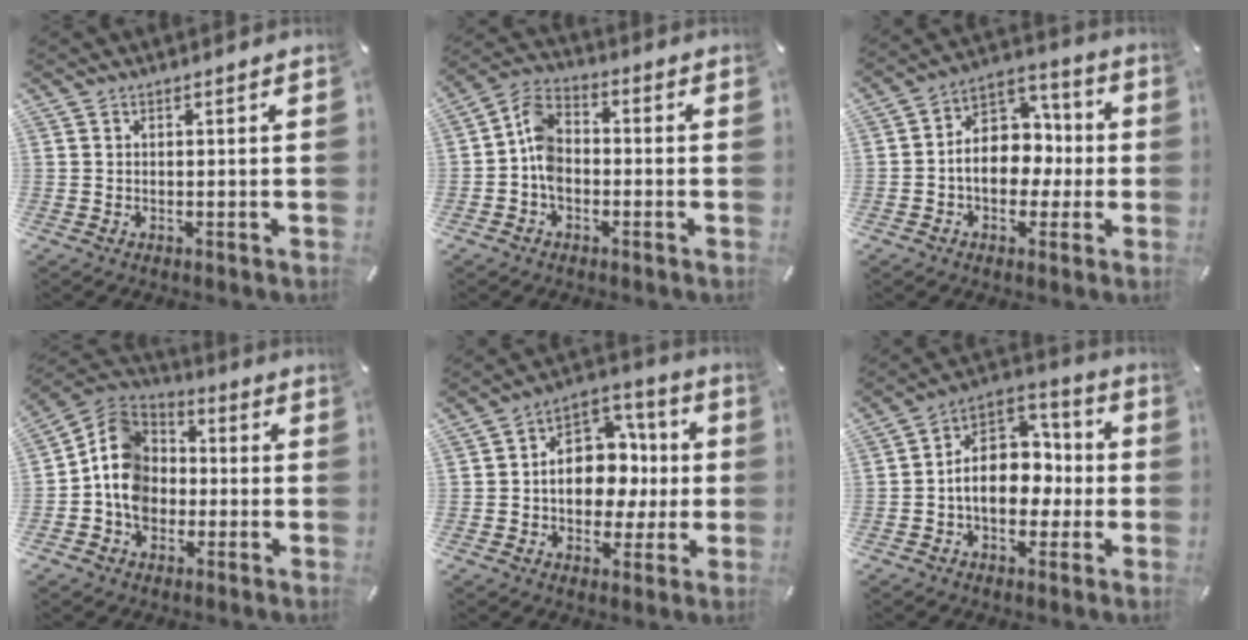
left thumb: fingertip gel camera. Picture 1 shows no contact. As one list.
[{"total": 7.8, "force": [-1.8, 5.5, 5.1], "torque": [-0.115, 0.019, -0.034]}, {"total": 11.6, "force": [-1.9, 9.4, 6.6], "torque": [-0.102, 0.010, -0.031]}, {"total": 11.2, "force": [-2.5, 9.7, 5.1], "torque": [-0.133, 0.030, -0.046]}, {"total": 13.3, "force": [-1.0, 11.0, 7.5], "torque": [-0.118, 0.005, -0.011]}, {"total": 13.2, "force": [-2.0, 10.2, 8.1], "torque": [-0.123, 0.004, -0.034]}]